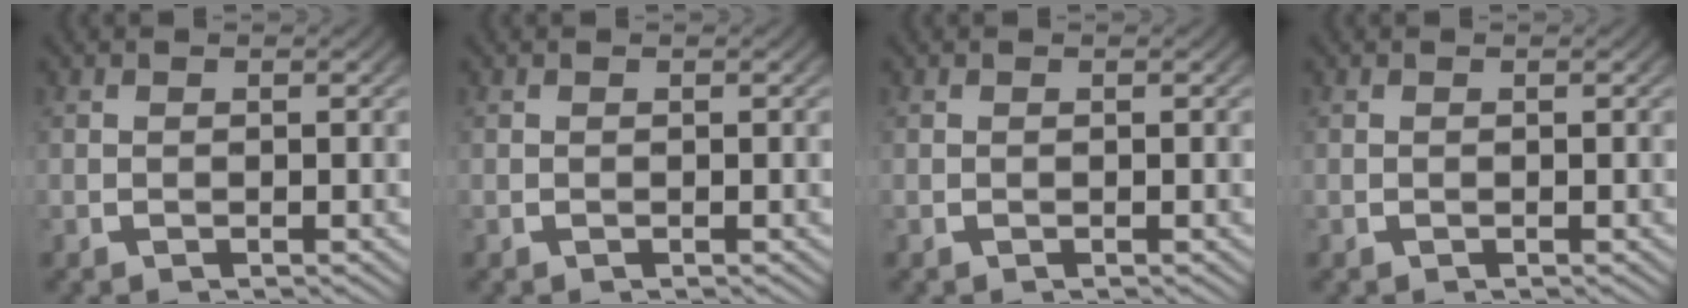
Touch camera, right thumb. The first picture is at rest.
{"total": 0.0}
{"total": 0.0}
{"total": 0.0}